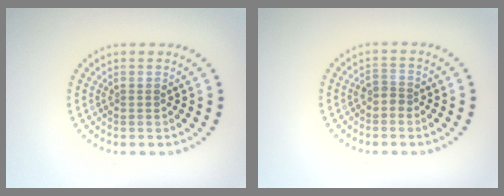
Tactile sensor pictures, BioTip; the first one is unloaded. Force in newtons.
{"total": 1.2, "press": 0.9, "slide": 0.8}